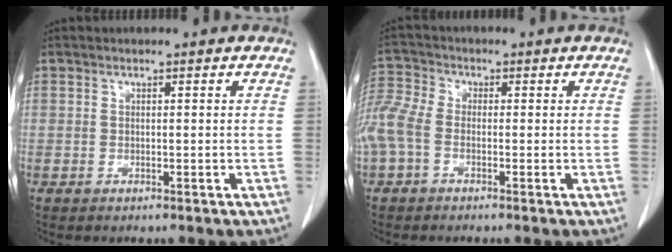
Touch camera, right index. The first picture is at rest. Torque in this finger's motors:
{"motor_torque": [0.85, -0.19, 0.37, 0.12]}